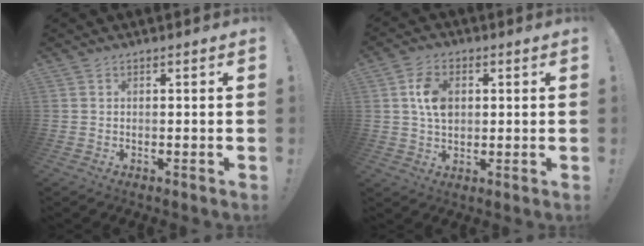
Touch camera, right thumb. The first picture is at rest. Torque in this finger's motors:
{"motor_torque": [0.17, 0.11, 0.95, 0.12, 0.06]}